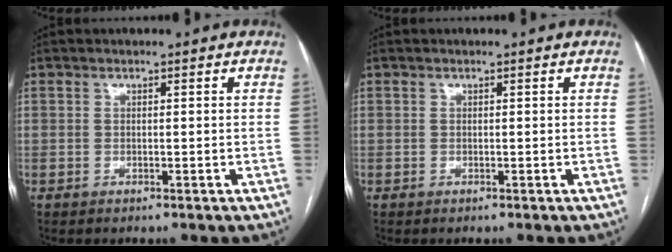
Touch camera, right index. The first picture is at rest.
{"total": 0.0}